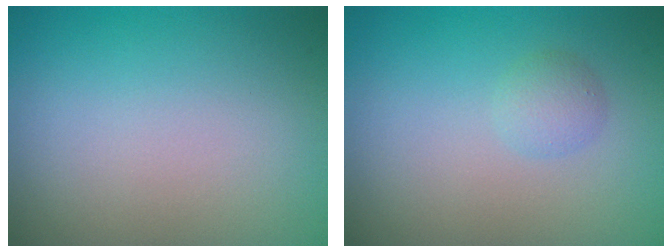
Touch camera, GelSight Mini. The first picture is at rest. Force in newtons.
{"total": 1.3, "press": 1.3, "slide": 0.1}